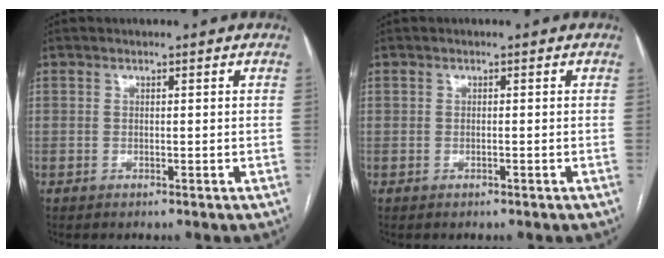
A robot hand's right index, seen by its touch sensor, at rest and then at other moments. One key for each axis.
{"total": 0.0}